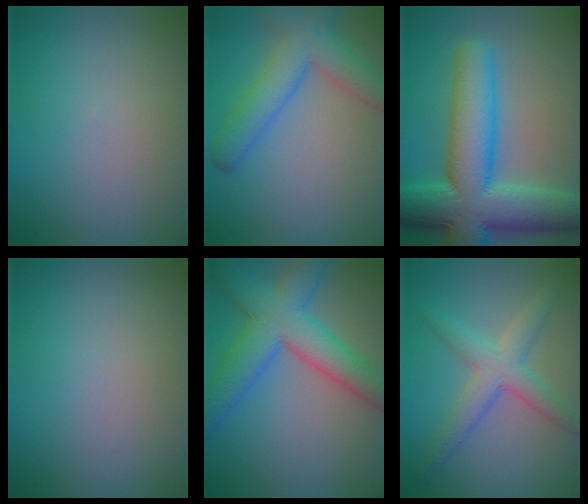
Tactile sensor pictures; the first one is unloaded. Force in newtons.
{"total": 4.5, "press": 4.5, "slide": 0.3}
{"total": 11.9, "press": 11.9, "slide": 0.3}
{"total": 0.0}
{"total": 8.0, "press": 8.0, "slide": 0.4}
{"total": 4.1, "press": 4.1, "slide": 0.1}